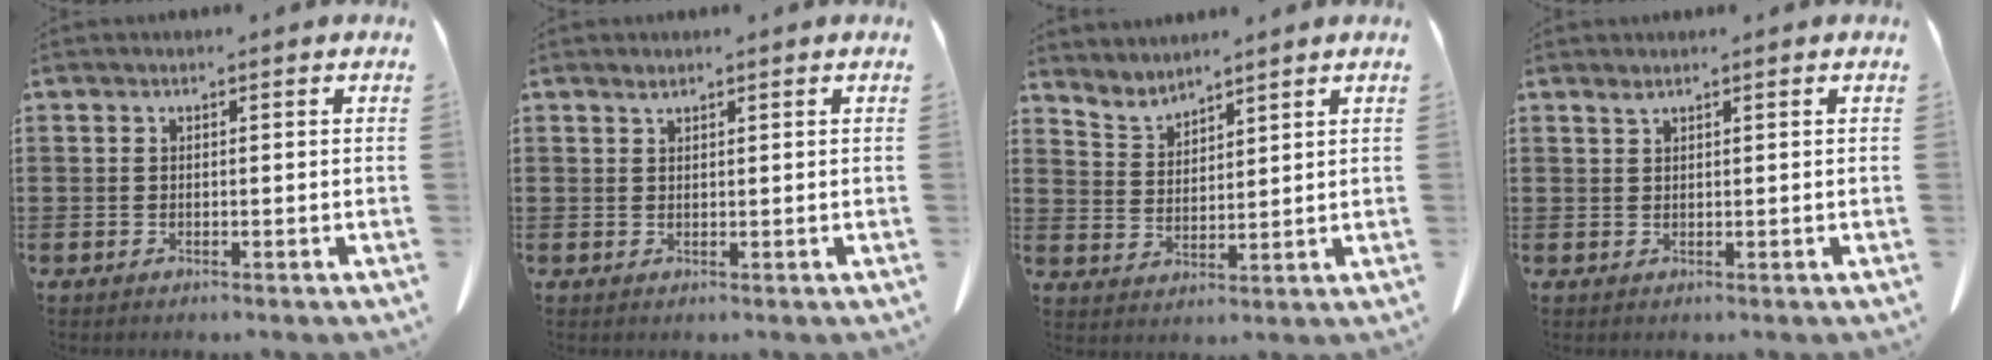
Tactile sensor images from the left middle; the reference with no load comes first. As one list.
[{"total": 0.9, "force": [0.8, 0.2, 0.4], "torque": [-0.010, -0.001, 0.016]}, {"total": 3.4, "force": [3.4, 0.5, 0.4], "torque": [-0.021, -0.017, 0.063]}, {"total": 1.0, "force": [0.8, 0.0, 0.6], "torque": [-0.013, -0.003, 0.017]}]